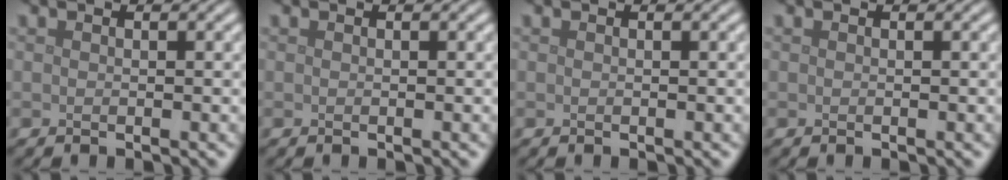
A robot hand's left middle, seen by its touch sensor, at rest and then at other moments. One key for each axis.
{"total": 0.0}
{"total": 0.0}
{"total": 0.0}